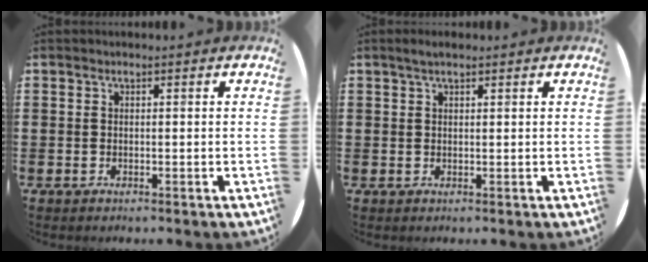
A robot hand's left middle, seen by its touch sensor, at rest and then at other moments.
{"total": 1.4, "force": [1.1, 0.5, 0.8], "torque": [-0.009, 0.002, 0.017]}